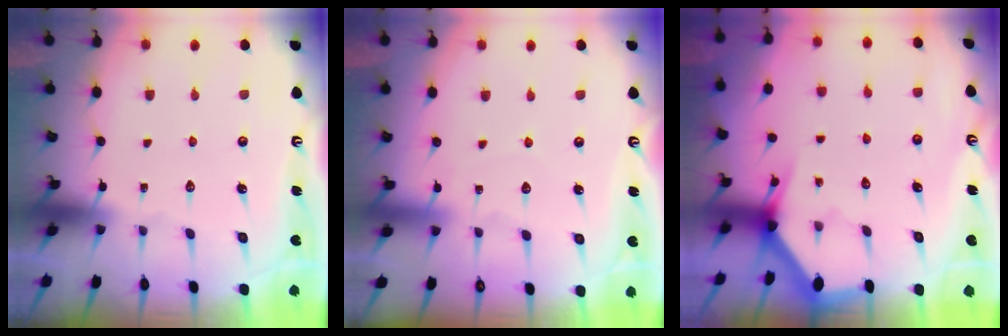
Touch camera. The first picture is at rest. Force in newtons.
{"total": 4.5, "press": 4.5, "slide": 0.5}
{"total": 3.1, "press": 3.1, "slide": 0.2}